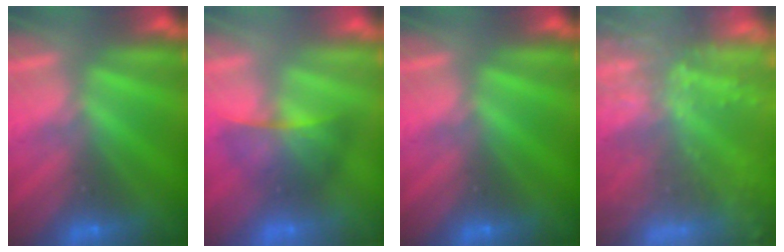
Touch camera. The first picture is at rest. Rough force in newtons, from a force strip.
{"total": 2.2}
{"total": 0.0}
{"total": 7.1}